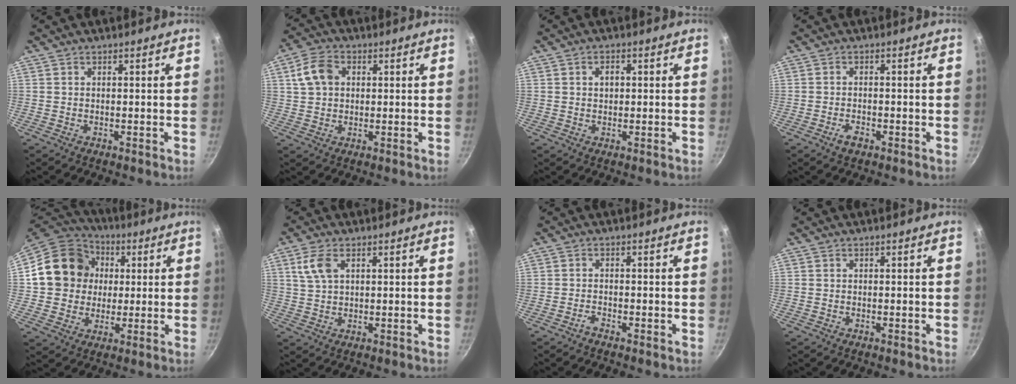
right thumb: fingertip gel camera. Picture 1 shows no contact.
{"total": 7.2, "force": [1.7, 5.4, 4.5], "torque": [-0.074, 0.011, 0.024]}
{"total": 2.3, "force": [0.5, 1.6, 1.5], "torque": [-0.015, 0.005, 0.008]}
{"total": 2.4, "force": [-1.4, 1.1, 1.7], "torque": [-0.030, 0.011, -0.026]}
{"total": 16.3, "force": [2.5, 14.4, 7.2], "torque": [-0.103, 0.025, 0.035]}
{"total": 5.3, "force": [2.1, 3.0, 3.9], "torque": [-0.078, -0.001, 0.042]}
{"total": 1.1, "force": [-1.0, 0.1, 0.5], "torque": [-0.013, 0.007, -0.023]}
{"total": 0.0}